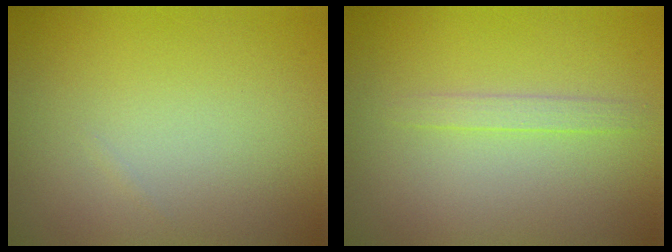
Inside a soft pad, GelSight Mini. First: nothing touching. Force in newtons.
{"total": 1.1, "press": 1.1, "slide": 0.0}